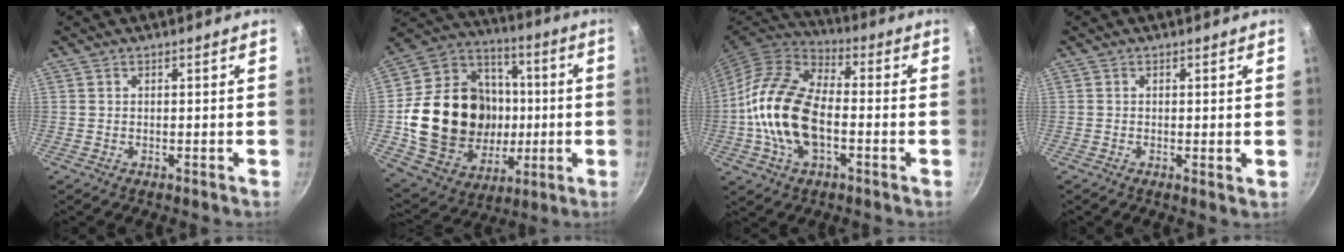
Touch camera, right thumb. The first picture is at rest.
{"total": 26.7, "force": [-1.2, 21.4, 15.9], "torque": [-0.256, 0.031, -0.003]}
{"total": 17.8, "force": [-2.6, 10.1, 14.4], "torque": [-0.257, 0.032, -0.062]}
{"total": 1.1, "force": [0.3, 0.3, 1.0], "torque": [-0.017, -0.005, 0.001]}